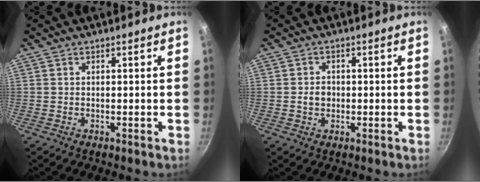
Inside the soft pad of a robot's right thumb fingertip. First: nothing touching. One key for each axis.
{"total": 2.7, "fx": -0.3, "fy": 2.2, "fz": 1.5, "tx": -0.015, "ty": 0.007, "tz": -0.006}